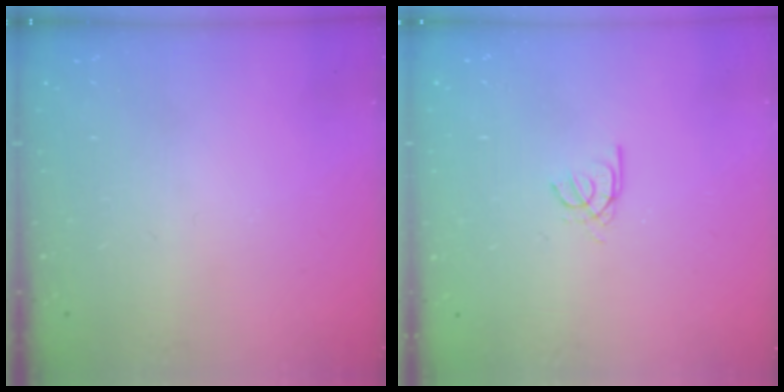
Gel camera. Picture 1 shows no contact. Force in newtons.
{"total": 2.6, "press": 2.6, "slide": 0.3}